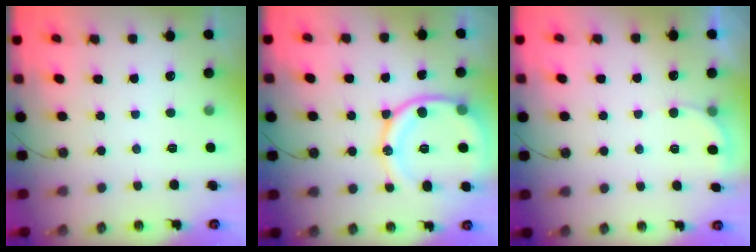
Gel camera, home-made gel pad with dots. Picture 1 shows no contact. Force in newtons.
{"total": 16.7, "press": 16.6, "slide": 1.8}
{"total": 3.8, "press": 3.7, "slide": 0.7}